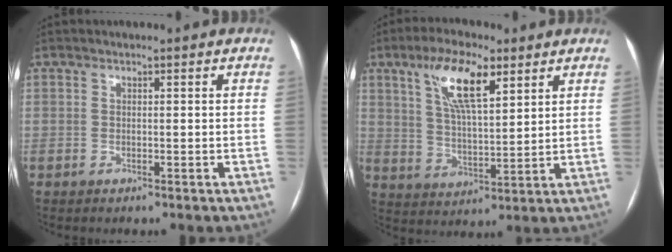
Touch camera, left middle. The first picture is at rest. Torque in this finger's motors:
{"motor_torque": [1.50, -0.64, 0.71, 0.06]}